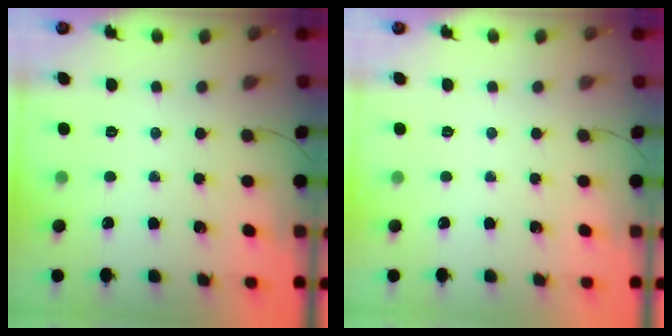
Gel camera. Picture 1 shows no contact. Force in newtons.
{"total": 0.0}